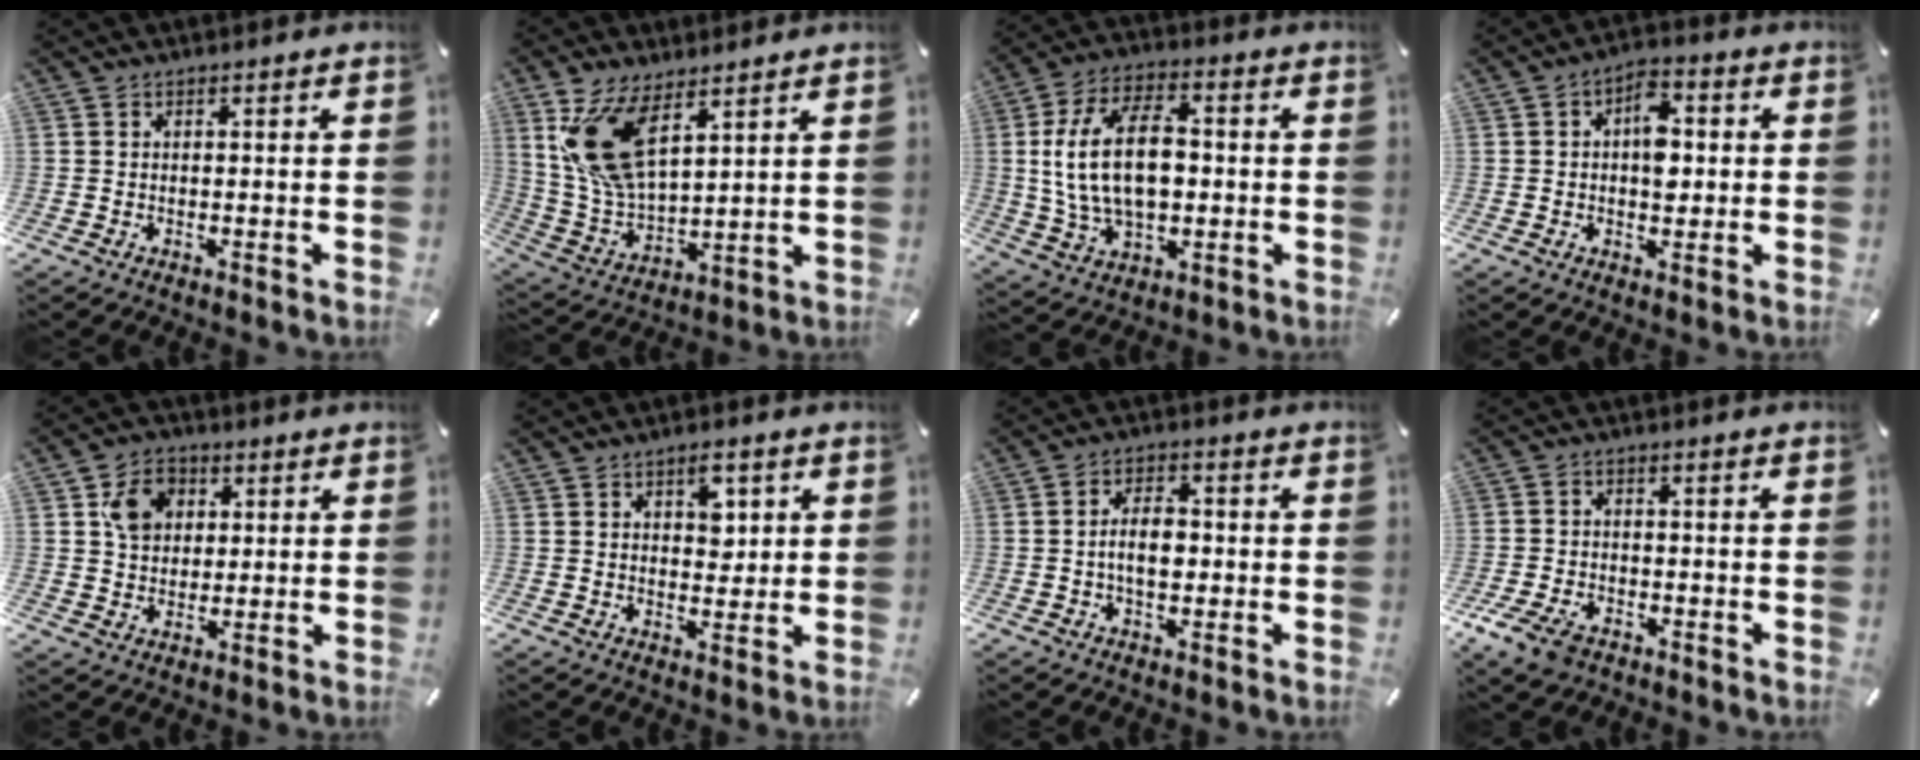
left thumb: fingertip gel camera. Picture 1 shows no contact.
{"total": 15.0, "force": [8.2, 7.4, 10.1], "torque": [-0.244, -0.023, 0.150]}
{"total": 17.5, "force": [0.8, 10.9, 13.7], "torque": [-0.278, 0.008, 0.012]}
{"total": 7.4, "force": [0.5, 4.7, 5.8], "torque": [-0.062, -0.003, 0.000]}
{"total": 7.8, "force": [2.5, 6.7, 3.2], "torque": [-0.047, 0.005, 0.045]}
{"total": 5.1, "force": [2.0, 3.3, 3.3], "torque": [-0.030, -0.009, 0.027]}
{"total": 6.5, "force": [-0.7, 3.8, 5.2], "torque": [-0.081, 0.005, -0.017]}
{"total": 6.2, "force": [-3.8, 3.8, 3.2], "torque": [-0.080, 0.014, -0.074]}